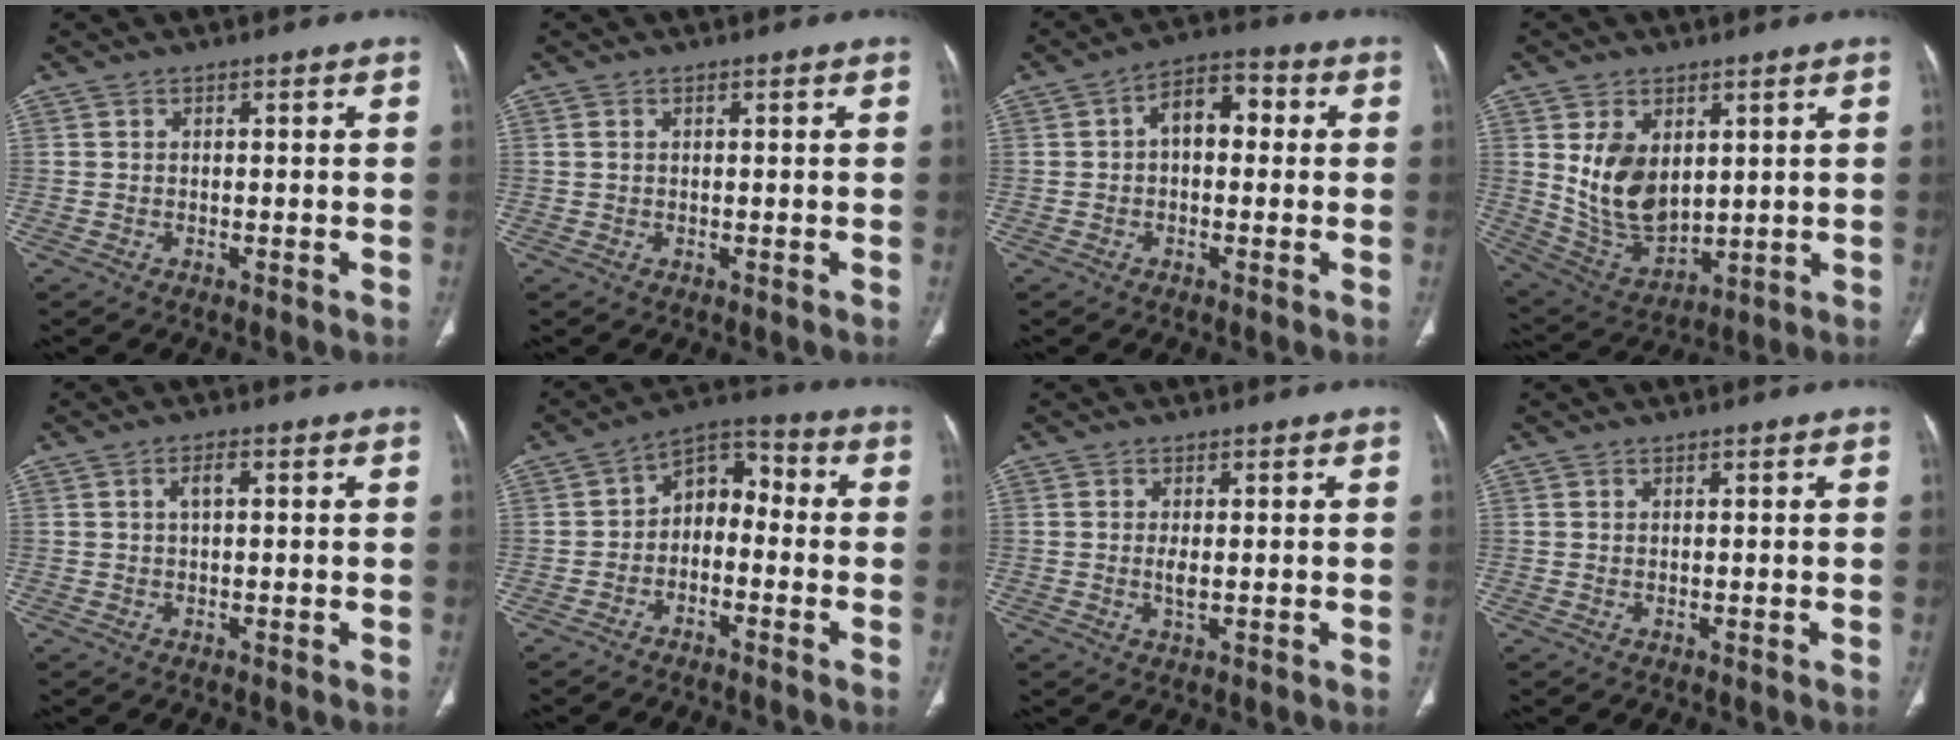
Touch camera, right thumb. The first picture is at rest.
{"total": 0.7, "force": [0.3, 0.5, 0.5], "torque": [-0.013, 0.009, 0.009]}
{"total": 7.5, "force": [0.7, 4.7, 5.8], "torque": [-0.065, 0.028, 0.002]}
{"total": 12.3, "force": [2.8, 7.9, 8.9], "torque": [-0.135, -0.024, 0.077]}
{"total": 2.1, "force": [0.5, 0.9, 1.8], "torque": [-0.037, 0.006, 0.009]}
{"total": 7.9, "force": [-1.7, 5.5, 5.3], "torque": [-0.056, 0.045, -0.046]}
{"total": 1.9, "force": [0.0, 0.8, 1.8], "torque": [-0.040, -0.005, 0.003]}
{"total": 0.0}